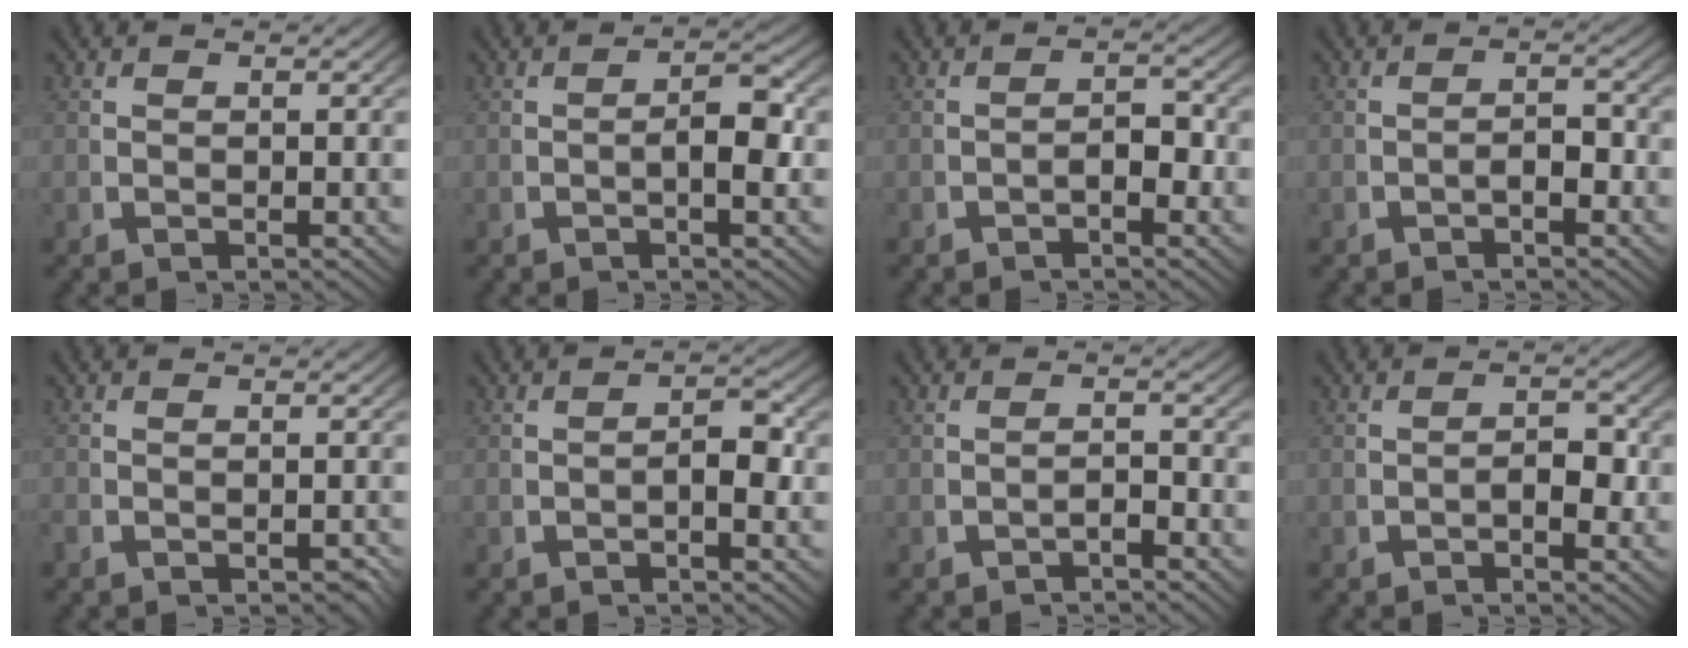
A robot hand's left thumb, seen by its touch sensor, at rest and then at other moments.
{"total": 3.1, "force": [-0.3, 1.0, 2.9], "torque": [-0.046, 0.003, -0.006]}
{"total": 1.9, "force": [-1.0, 1.0, 1.4], "torque": [-0.024, -0.008, -0.014]}
{"total": 1.6, "force": [-1.0, 0.7, 1.1], "torque": [-0.019, -0.006, -0.016]}
{"total": 1.4, "force": [-1.2, 0.7, 0.3], "torque": [-0.005, -0.008, -0.019]}
{"total": 2.1, "force": [-0.5, 0.8, 1.9], "torque": [-0.033, -0.001, -0.007]}
{"total": 1.7, "force": [-1.6, 0.3, 0.4], "torque": [-0.007, -0.005, -0.025]}
{"total": 2.0, "force": [-0.6, 1.0, 1.6], "torque": [-0.028, -0.007, -0.009]}